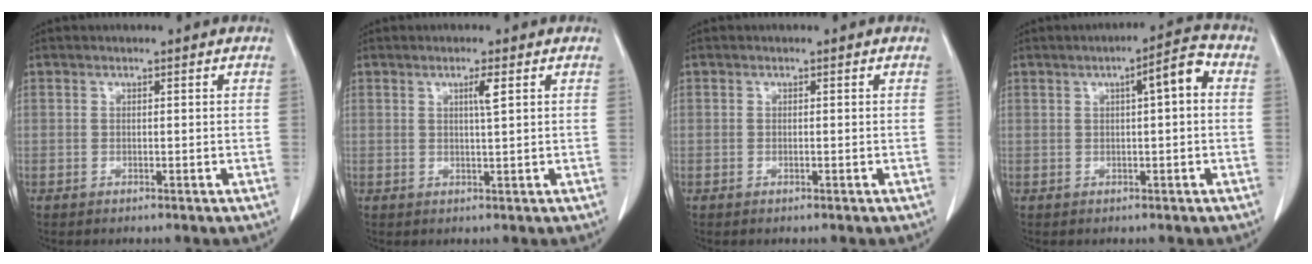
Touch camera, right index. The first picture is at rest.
{"total": 2.1, "force": [0.8, -0.3, 1.9], "torque": [-0.036, -0.003, 0.014]}
{"total": 0.0}
{"total": 5.2, "force": [1.1, 0.7, 5.0], "torque": [-0.074, 0.017, 0.012]}